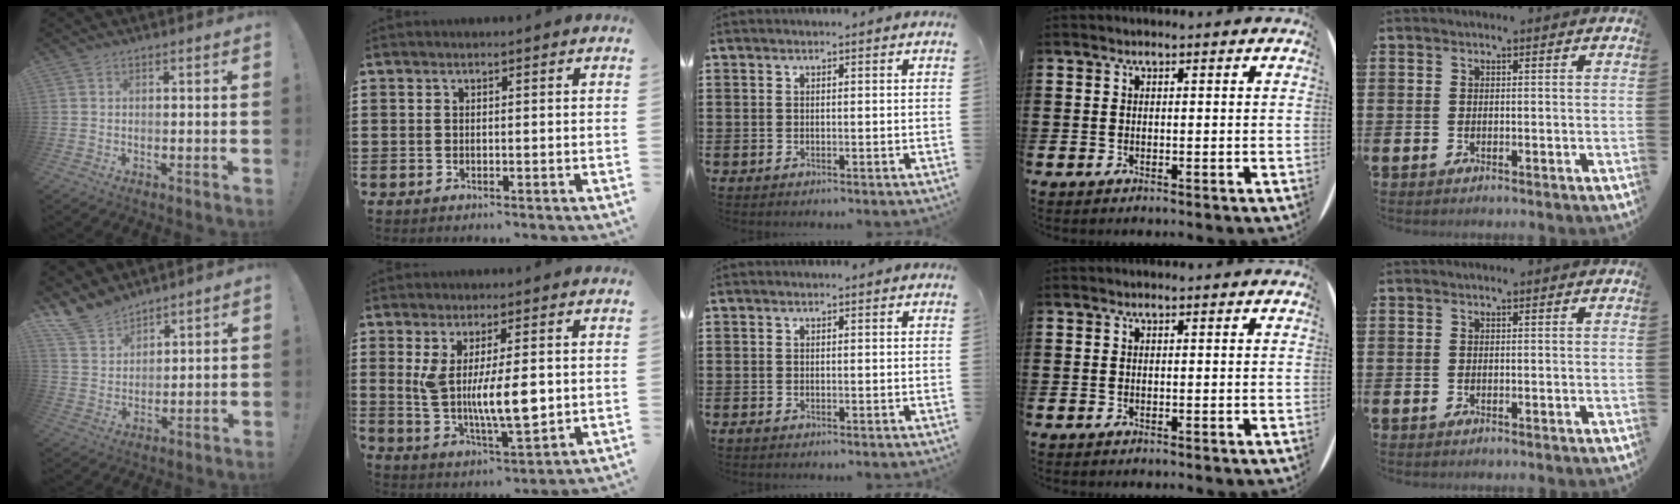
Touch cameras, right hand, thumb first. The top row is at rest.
{"thumb": {"total": 10.1, "force": [8.7, 4.6, 2.1], "torque": [-0.047, -0.063, 0.172]}, "index": {"total": 10.2, "force": [0.8, 3.2, 9.7], "torque": [-0.182, -0.013, 0.008]}}